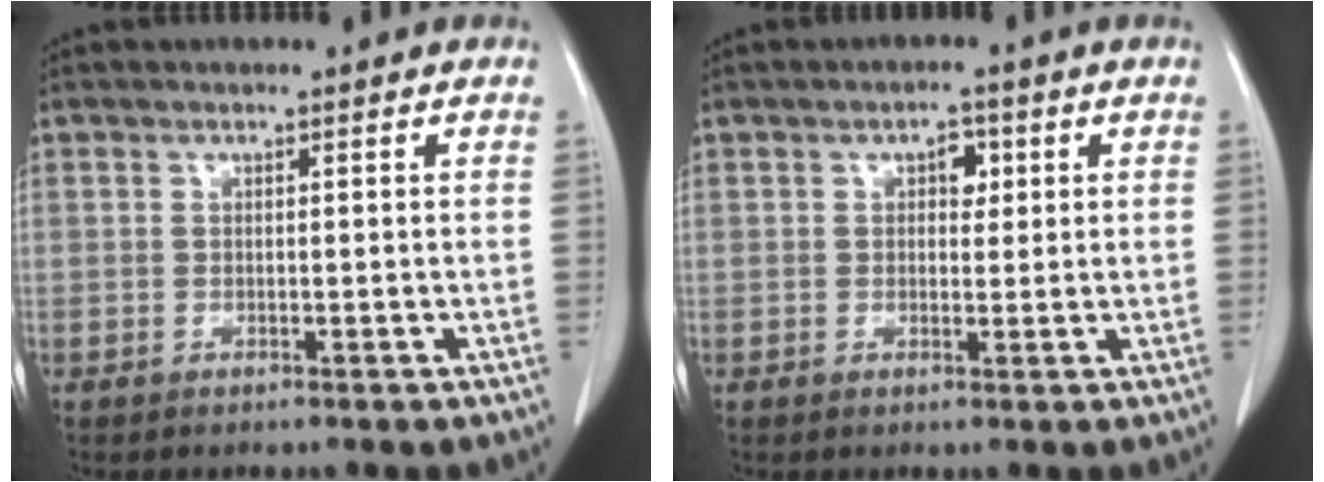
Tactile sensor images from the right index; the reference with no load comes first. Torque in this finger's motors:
{"motor_torque": [0.02, 0.04, 0.00, 0.00]}